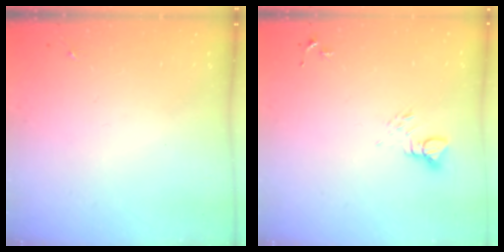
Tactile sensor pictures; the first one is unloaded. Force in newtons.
{"total": 4.0, "press": 4.0, "slide": 0.3}